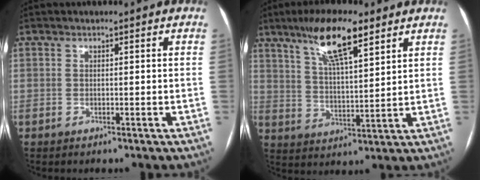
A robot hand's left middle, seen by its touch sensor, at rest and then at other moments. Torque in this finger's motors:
{"motor_torque": [1.17, -0.97, 0.24, 0.05]}